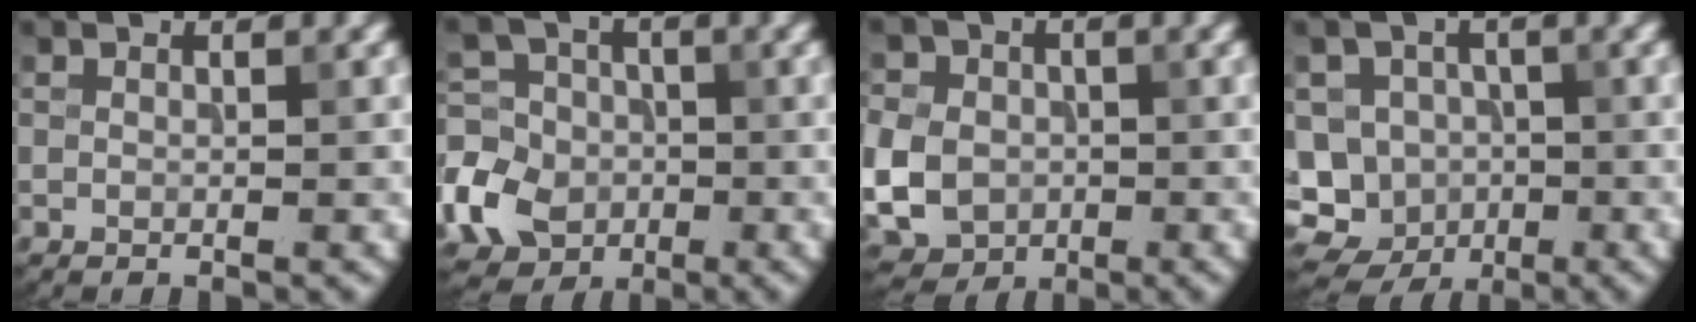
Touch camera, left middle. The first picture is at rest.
{"total": 6.5, "force": [-2.3, 5.5, 2.6], "torque": [-0.054, 0.002, -0.057]}
{"total": 6.8, "force": [-1.1, 5.7, 3.4], "torque": [-0.077, -0.008, -0.037]}
{"total": 10.0, "force": [-3.4, 9.1, 2.6], "torque": [-0.044, 0.008, -0.075]}